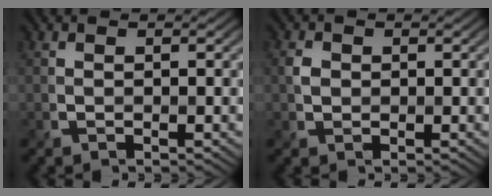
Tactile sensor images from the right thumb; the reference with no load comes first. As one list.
[{"total": 1.4, "force": [0.1, 1.3, 0.5], "torque": [-0.013, -0.002, -0.004]}]